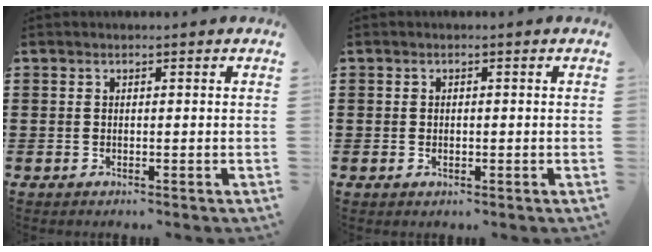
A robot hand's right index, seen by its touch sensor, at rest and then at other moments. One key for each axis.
{"total": 0.8, "fx": -0.1, "fy": 0.5, "fz": 0.6, "tx": -0.013, "ty": 0.001, "tz": -0.003}